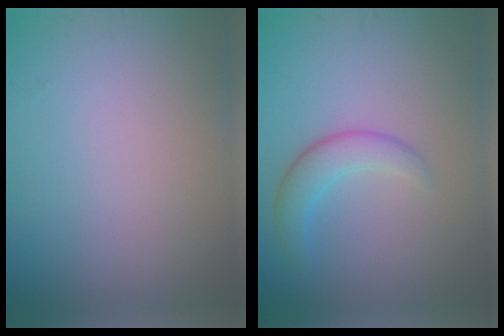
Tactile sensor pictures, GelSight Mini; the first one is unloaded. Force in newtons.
{"total": 3.0, "press": 3.0, "slide": 0.2}